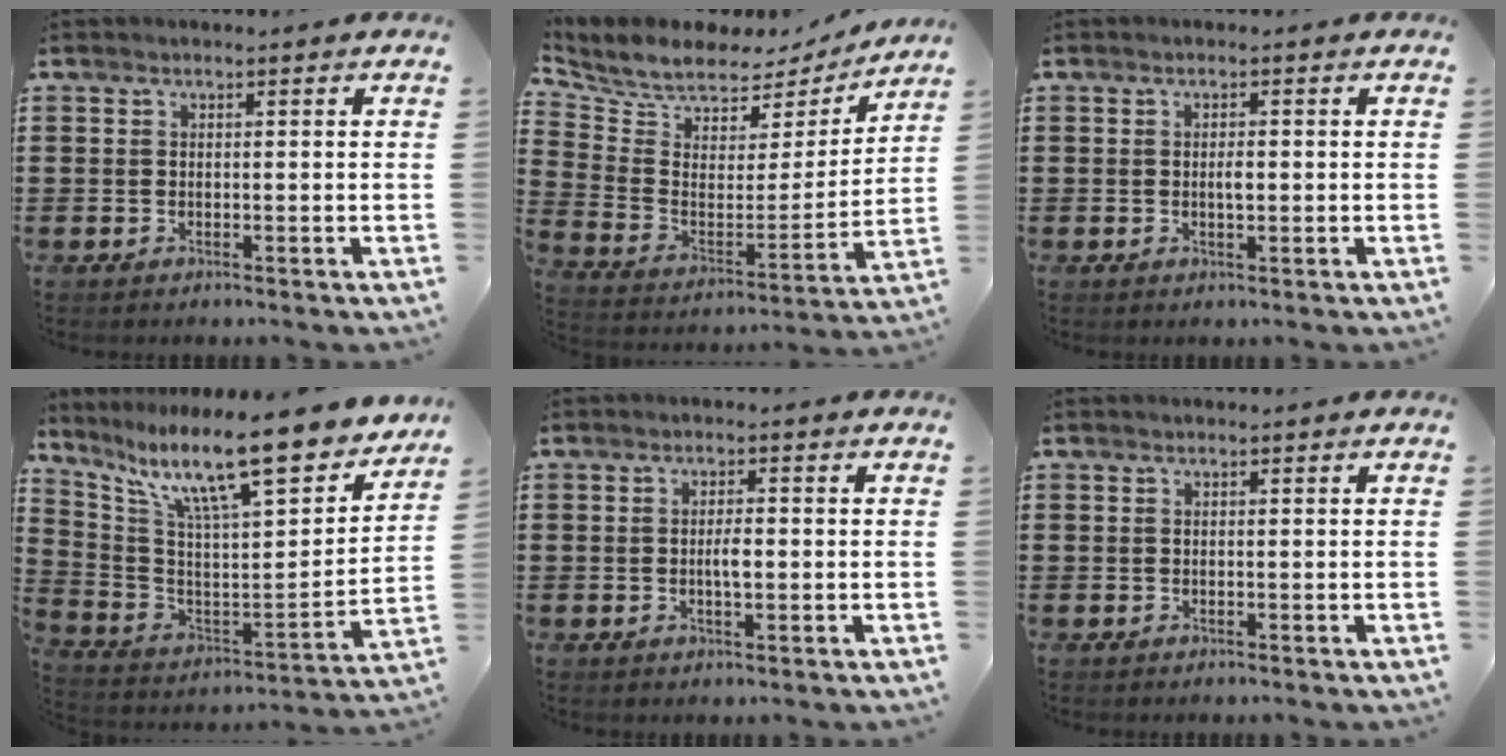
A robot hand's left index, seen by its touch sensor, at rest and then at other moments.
{"total": 6.6, "force": [6.1, 2.5, 0.9], "torque": [-0.060, -0.049, 0.105]}
{"total": 1.7, "force": [0.0, 0.5, 1.6], "torque": [-0.031, 0.000, -0.001]}
{"total": 13.3, "force": [10.2, 1.6, 8.4], "torque": [-0.175, -0.078, 0.165]}
{"total": 2.7, "force": [-0.2, 0.8, 2.5], "torque": [-0.048, 0.001, -0.005]}
{"total": 0.0}